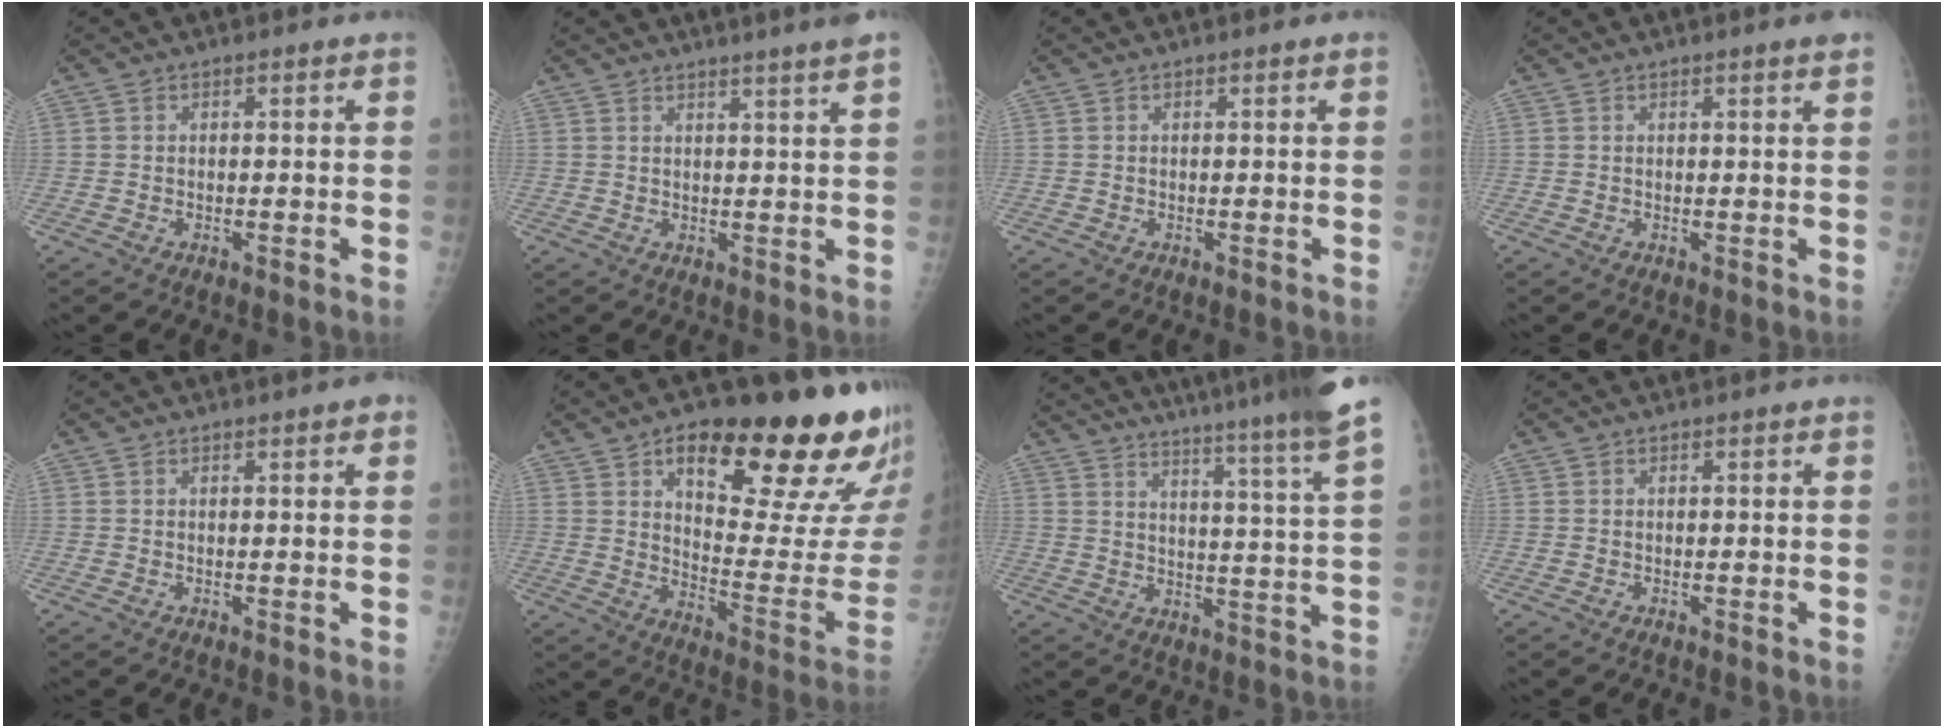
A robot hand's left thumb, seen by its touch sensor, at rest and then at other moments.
{"total": 7.0, "force": [5.6, -0.8, 4.1], "torque": [-0.052, -0.010, 0.062]}
{"total": 0.0}
{"total": 1.6, "force": [1.1, -0.3, 1.1], "torque": [-0.015, -0.003, 0.015]}
{"total": 1.5, "force": [0.8, 0.3, 1.2], "torque": [-0.017, 0.000, 0.009]}
{"total": 28.2, "force": [16.3, 8.9, 21.2], "torque": [-0.237, -0.066, 0.235]}
{"total": 22.1, "force": [18.5, -1.1, 12.0], "torque": [-0.174, -0.105, 0.246]}
{"total": 0.0}